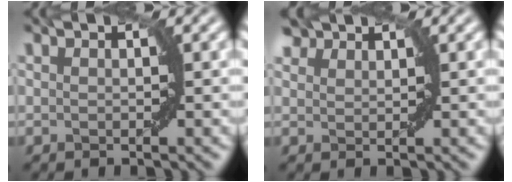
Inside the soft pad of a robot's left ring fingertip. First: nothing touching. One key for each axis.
{"total": 2.1, "fx": 1.9, "fy": 0.7, "fz": 0.4, "tx": -0.010, "ty": 0.007, "tz": 0.035}